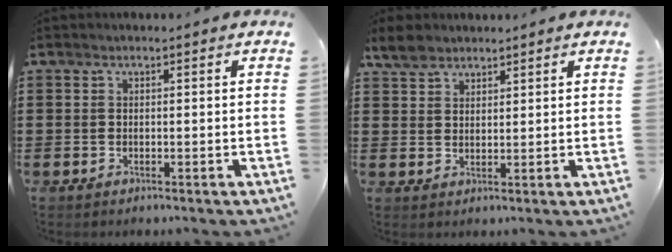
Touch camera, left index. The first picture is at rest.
{"total": 3.7, "force": [3.0, 1.8, 1.2], "torque": [-0.034, 0.004, 0.056]}